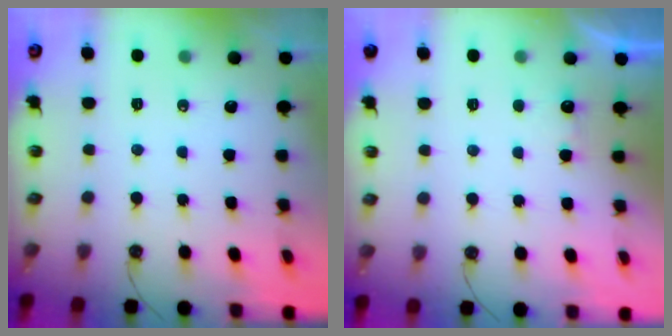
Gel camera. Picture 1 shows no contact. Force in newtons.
{"total": 2.0, "press": 1.8, "slide": 0.9}